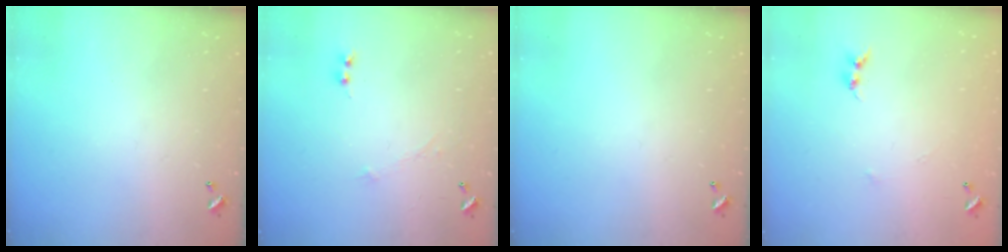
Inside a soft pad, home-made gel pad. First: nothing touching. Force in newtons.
{"total": 0.0}
{"total": 0.0}
{"total": 5.8, "press": 5.8, "slide": 0.7}